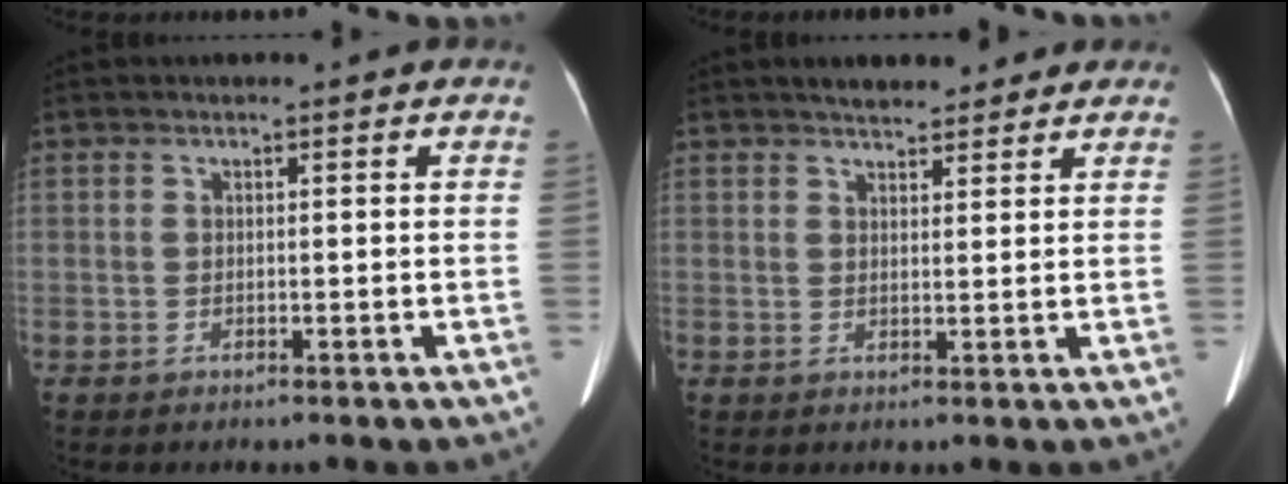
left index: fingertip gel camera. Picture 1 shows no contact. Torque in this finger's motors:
{"motor_torque": [0.30, -0.19, 0.09, 0.01]}